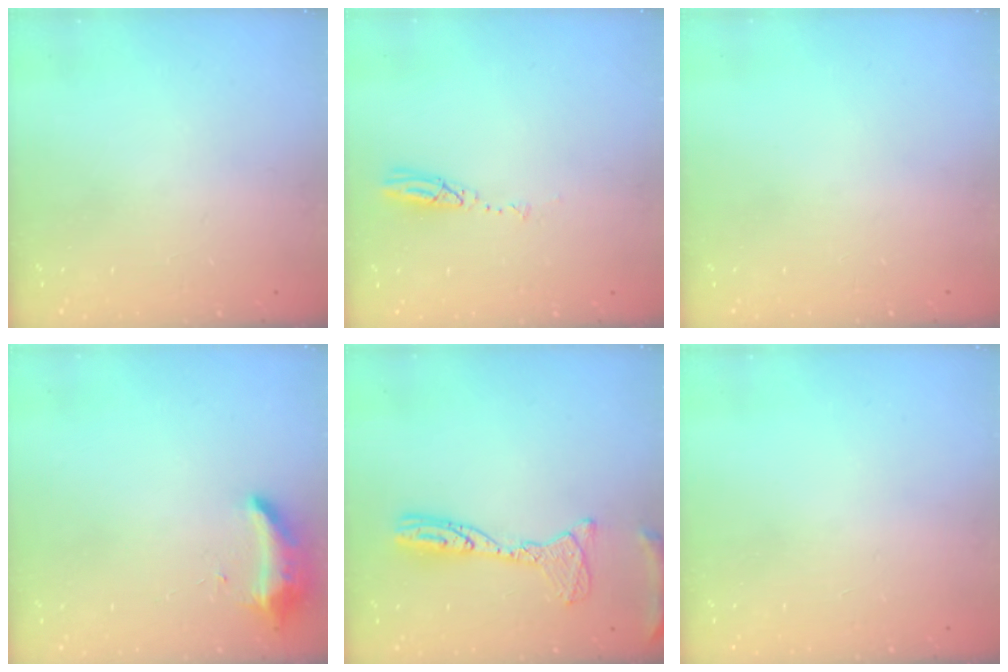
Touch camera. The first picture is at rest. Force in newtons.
{"total": 3.7, "press": 3.7, "slide": 0.4}
{"total": 15.1, "press": 2.1, "slide": 14.9}
{"total": 8.3, "press": 8.3, "slide": 0.2}
{"total": 13.7, "press": 13.7, "slide": 1.3}
{"total": 0.0}